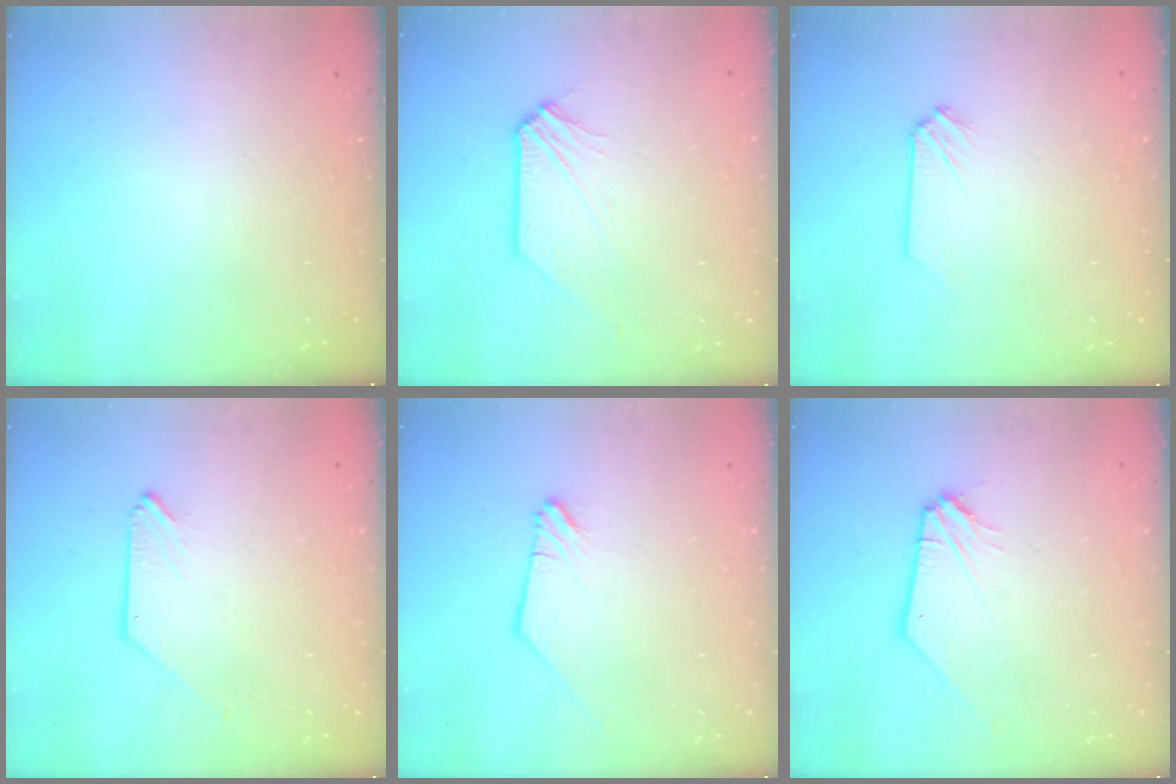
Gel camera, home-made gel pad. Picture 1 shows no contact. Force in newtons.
{"total": 1.6, "press": 1.6, "slide": 0.2}
{"total": 0.0}
{"total": 0.0}
{"total": 0.0}
{"total": 1.2, "press": 1.2, "slide": 0.1}